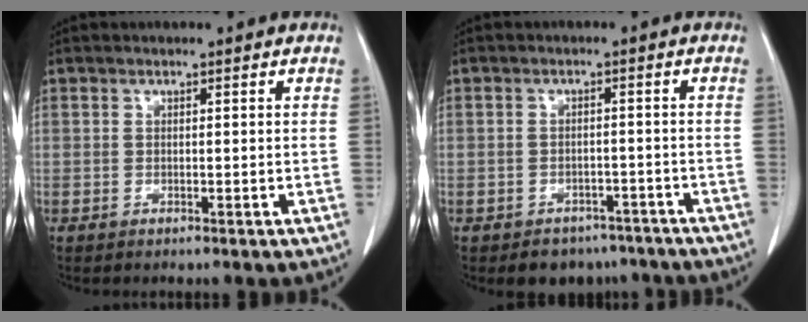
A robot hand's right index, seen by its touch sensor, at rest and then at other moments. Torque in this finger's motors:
{"motor_torque": [-0.13, -0.21, -0.15, -0.04]}